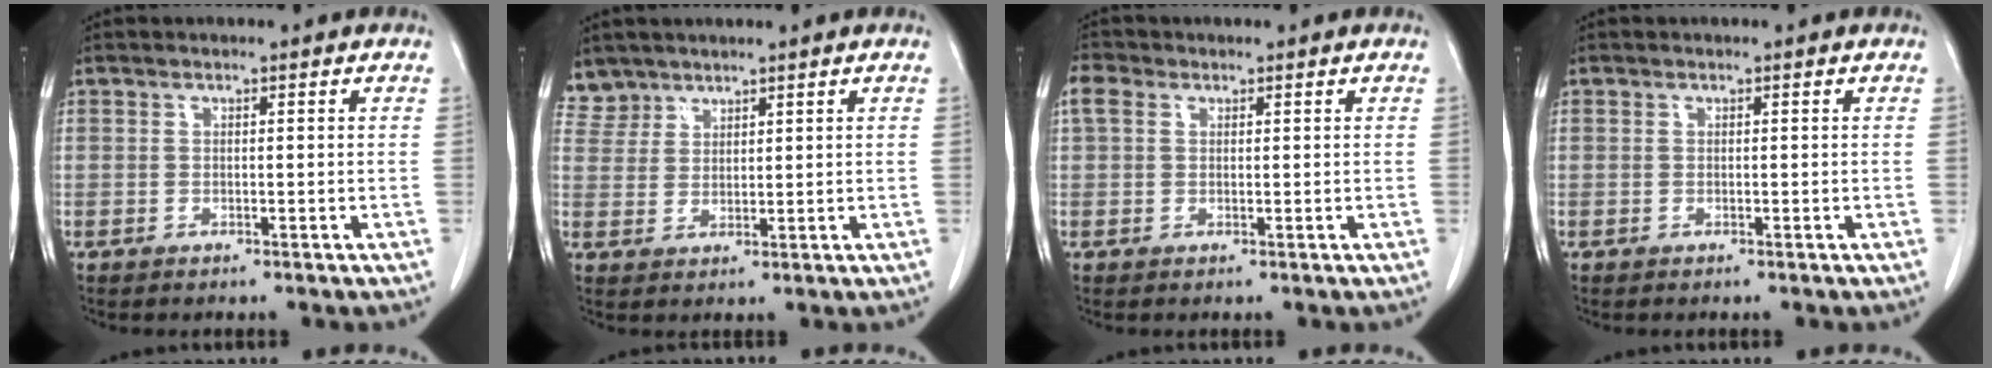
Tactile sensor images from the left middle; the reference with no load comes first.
{"total": 3.9, "force": [3.4, 1.9, -0.6], "torque": [0.019, 0.006, 0.069]}
{"total": 2.6, "force": [1.1, 1.9, 1.3], "torque": [-0.035, 0.018, 0.024]}
{"total": 0.0}